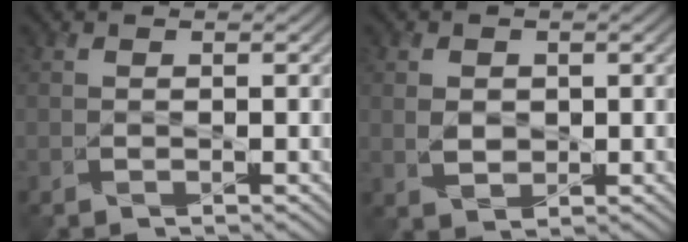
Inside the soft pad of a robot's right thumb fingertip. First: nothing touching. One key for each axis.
{"total": 2.3, "fx": 0.3, "fy": 1.9, "fz": 1.2, "tx": -0.031, "ty": -0.004, "tz": 0.007}